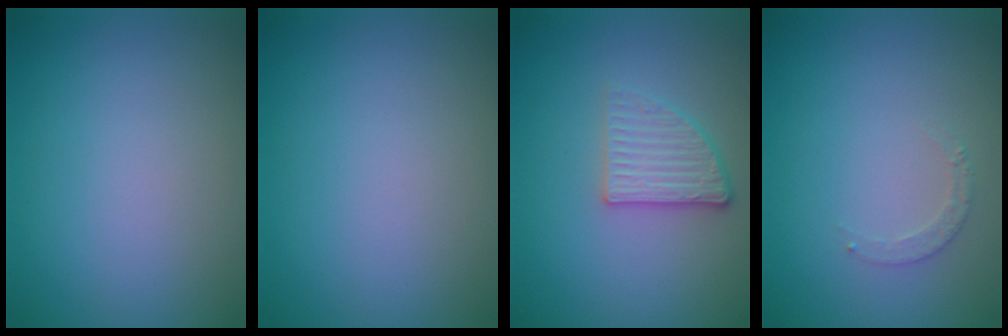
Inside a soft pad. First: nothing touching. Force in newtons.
{"total": 0.0}
{"total": 2.7, "press": 2.4, "slide": 1.1}
{"total": 1.3, "press": 1.2, "slide": 0.2}